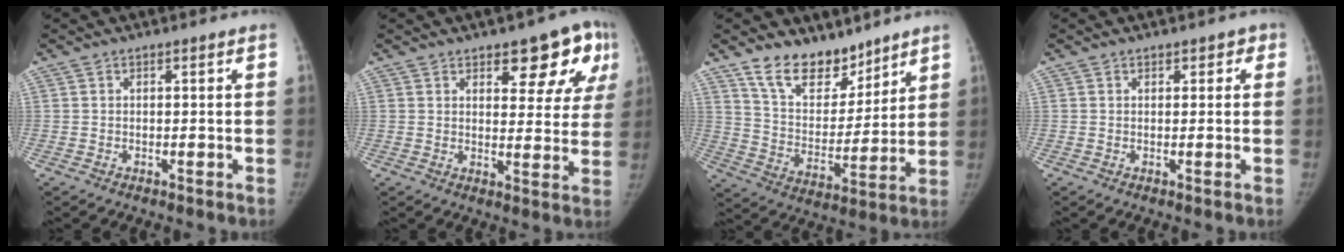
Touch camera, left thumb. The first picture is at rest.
{"total": 11.3, "force": [6.0, 5.0, 8.2], "torque": [-0.051, -0.025, 0.073]}
{"total": 13.7, "force": [10.5, 7.1, 5.0], "torque": [-0.042, -0.075, 0.196]}
{"total": 1.9, "force": [1.0, 1.4, 0.8], "torque": [0.016, 0.001, 0.005]}